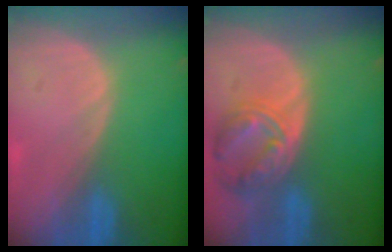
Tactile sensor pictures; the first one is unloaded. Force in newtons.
{"total": 8.3, "press": 7.2, "slide": 4.0}